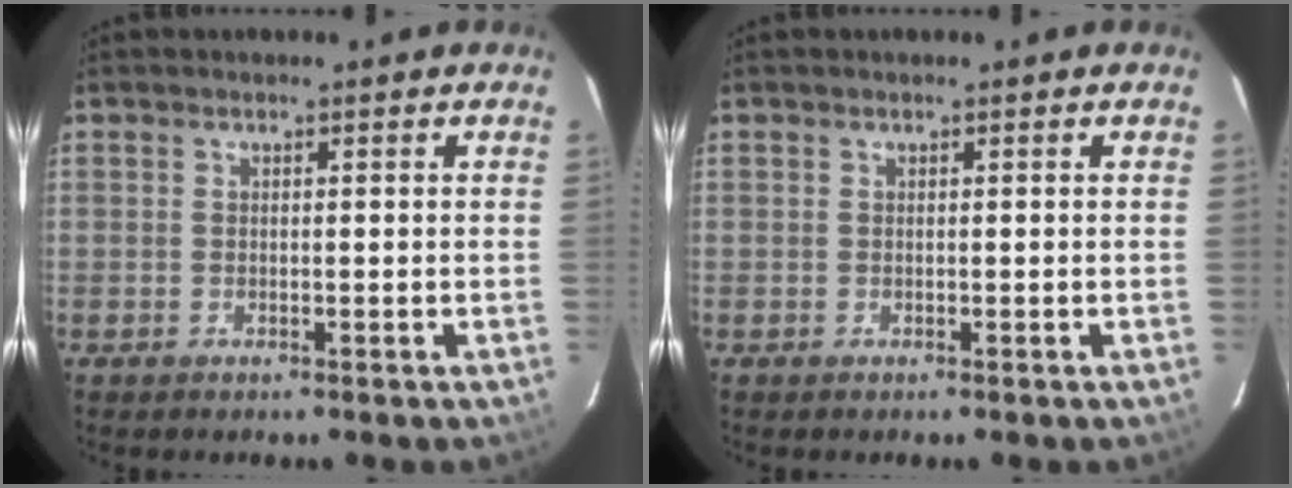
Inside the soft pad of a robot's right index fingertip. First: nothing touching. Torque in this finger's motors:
{"motor_torque": [-0.01, 0.01, 0.01, 0.00]}